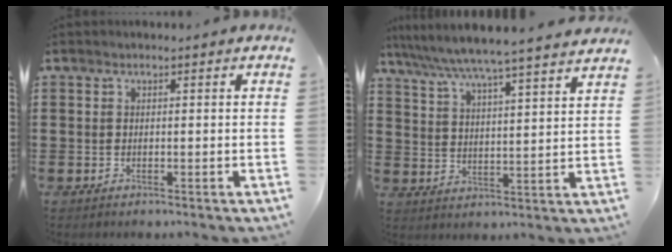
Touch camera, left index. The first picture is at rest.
{"total": 5.7, "force": [5.3, -0.7, 2.0], "torque": [-0.063, -0.038, 0.086]}